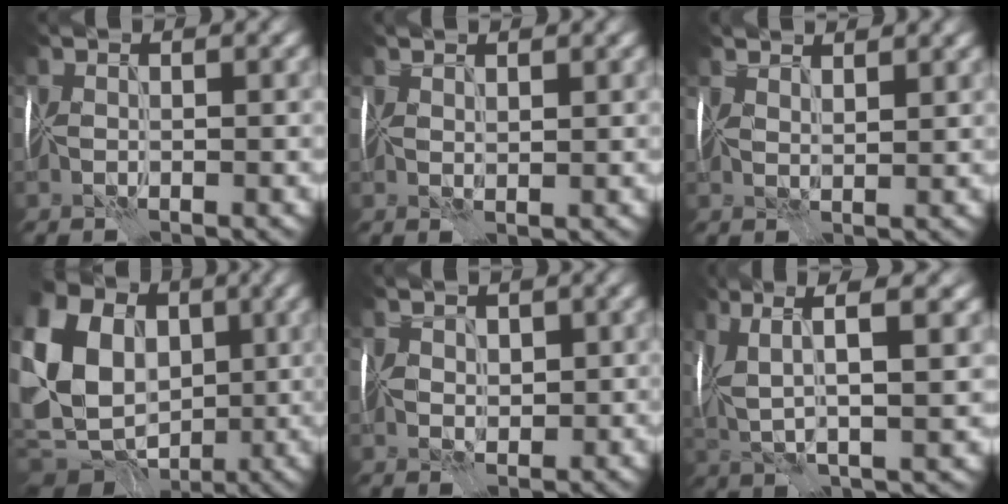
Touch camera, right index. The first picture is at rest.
{"total": 1.5, "force": [1.3, 0.4, 0.6], "torque": [-0.014, 0.005, 0.022]}
{"total": 3.5, "force": [3.1, 0.9, 1.3], "torque": [-0.026, 0.003, 0.052]}
{"total": 17.7, "force": [0.1, 14.7, 9.9], "torque": [-0.226, 0.012, -0.022]}
{"total": 2.1, "force": [0.6, 1.7, 1.1], "torque": [-0.022, 0.002, 0.005]}
{"total": 7.4, "force": [2.6, 1.3, 6.8], "torque": [-0.141, 0.017, 0.050]}